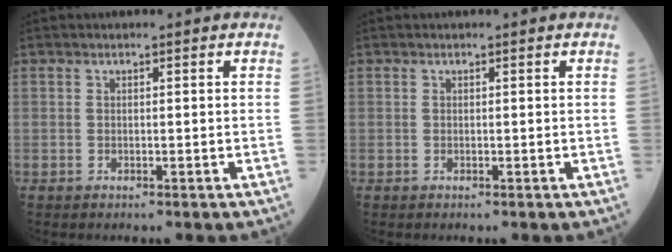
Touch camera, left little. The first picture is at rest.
{"total": 0.0}